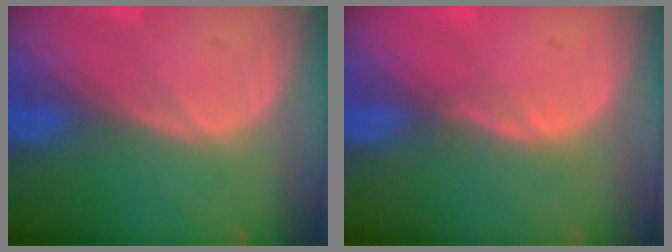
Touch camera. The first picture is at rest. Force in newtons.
{"total": 1.1, "press": 1.0, "slide": 0.5}